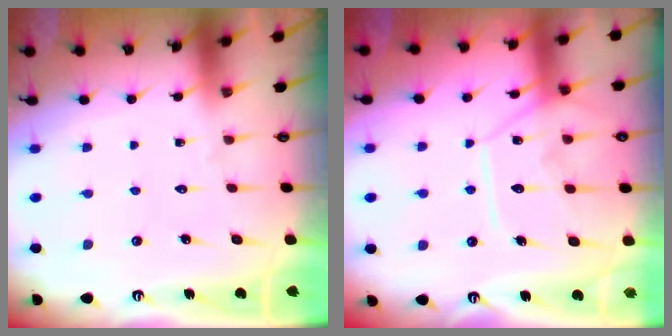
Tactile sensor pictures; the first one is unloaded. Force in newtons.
{"total": 12.0, "press": 12.0, "slide": 0.9}